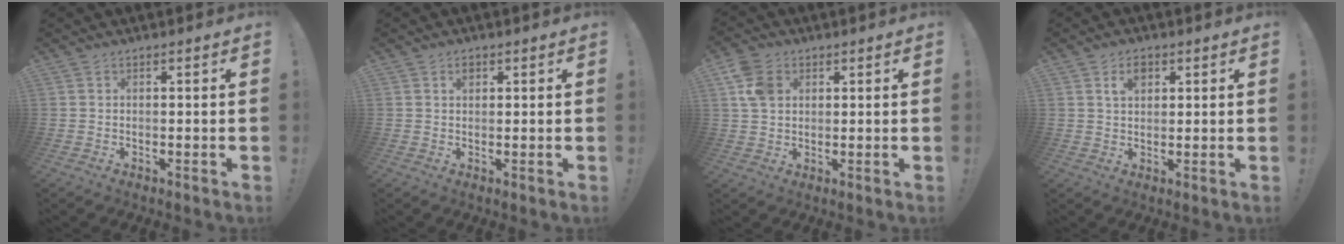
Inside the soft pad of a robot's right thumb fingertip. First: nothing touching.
{"total": 1.5, "force": [0.9, 1.1, 0.7], "torque": [0.000, -0.001, 0.012]}
{"total": 8.3, "force": [2.6, 6.3, 4.8], "torque": [-0.087, 0.004, 0.051]}
{"total": 4.4, "force": [2.1, 2.9, 2.5], "torque": [-0.034, 0.002, 0.034]}